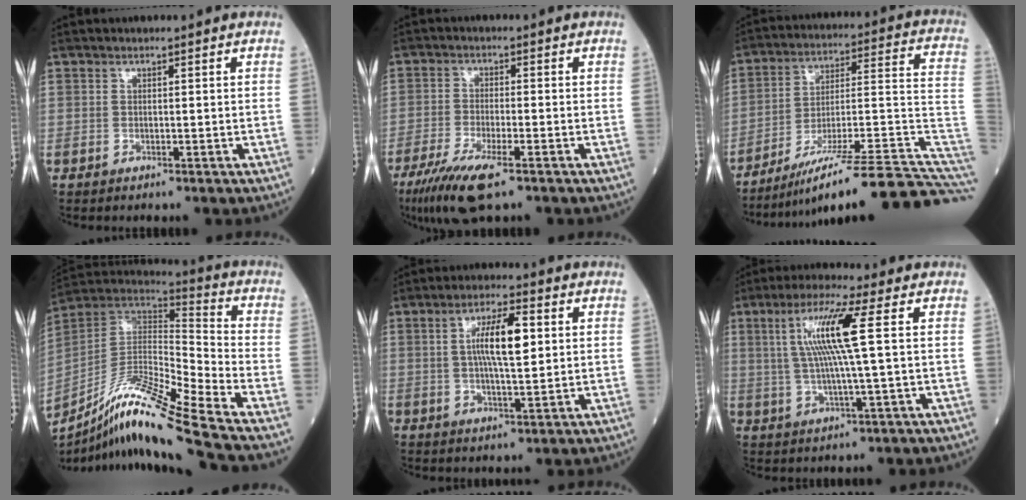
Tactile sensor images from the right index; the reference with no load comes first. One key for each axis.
{"total": 9.1, "fx": -5.8, "fy": 1.5, "fz": 6.9, "tx": -0.128, "ty": -0.025, "tz": -0.098}
{"total": 24.6, "fx": -18.2, "fy": 1.3, "fz": 16.5, "tx": -0.154, "ty": 0.020, "tz": -0.277}
{"total": 18.4, "fx": -13.5, "fy": -0.9, "fz": 12.4, "tx": -0.251, "ty": -0.013, "tz": -0.251}
{"total": 8.2, "fx": 1.5, "fy": 1.5, "fz": 7.9, "tx": -0.144, "ty": 0.009, "tz": 0.026}
{"total": 9.8, "fx": 2.2, "fy": -0.9, "fz": 9.5, "tx": -0.190, "ty": 0.009, "tz": 0.042}